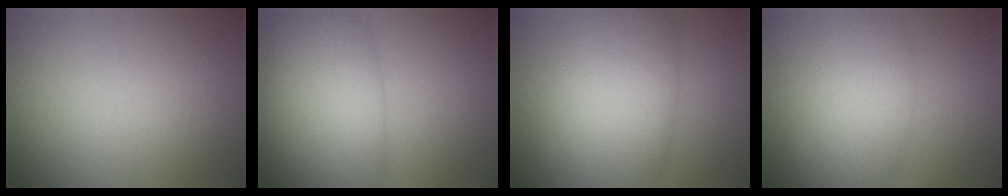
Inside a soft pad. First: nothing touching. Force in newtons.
{"total": 8.6, "press": 8.6, "slide": 0.6}
{"total": 9.7, "press": 9.7, "slide": 0.3}
{"total": 5.6, "press": 5.5, "slide": 0.4}